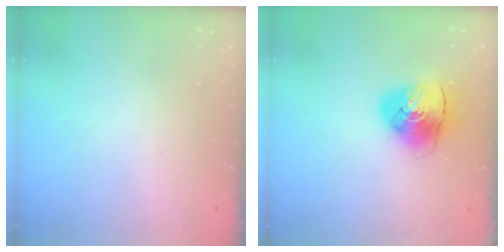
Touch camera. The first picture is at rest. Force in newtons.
{"total": 10.2, "press": 10.1, "slide": 1.4}